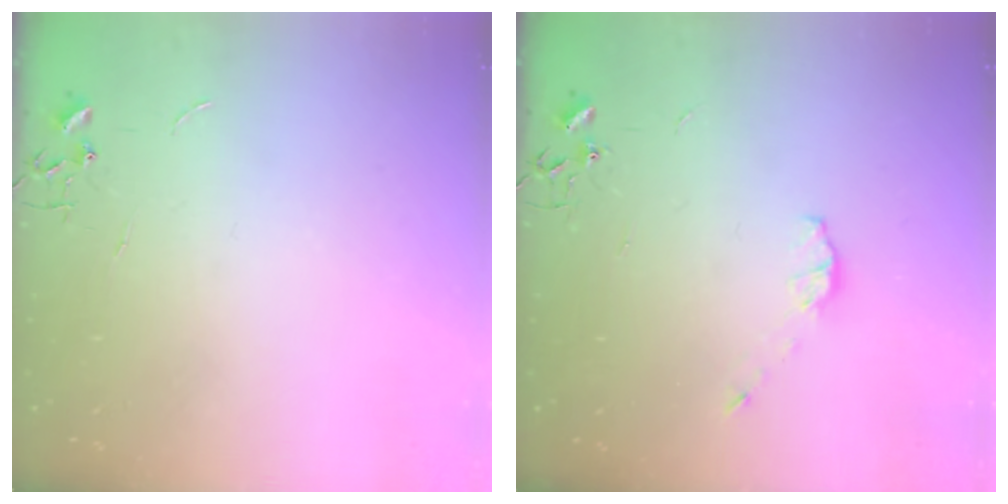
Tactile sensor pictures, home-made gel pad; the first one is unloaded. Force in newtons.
{"total": 5.4, "press": 5.4, "slide": 0.5}